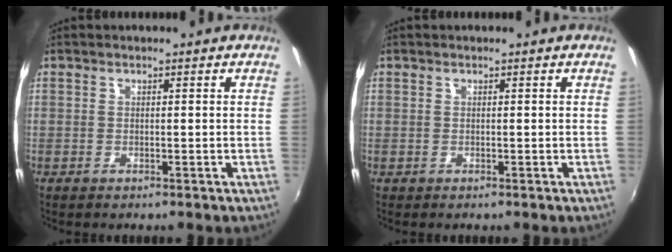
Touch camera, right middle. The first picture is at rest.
{"total": 0.0}